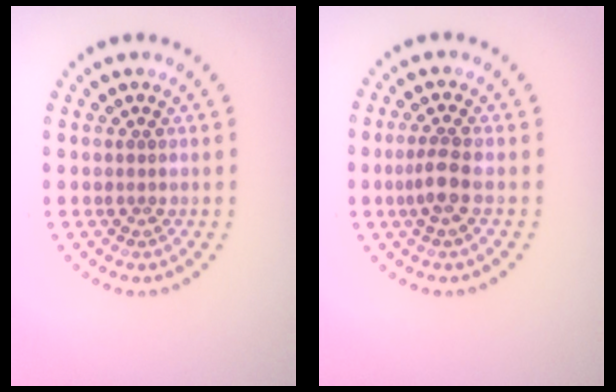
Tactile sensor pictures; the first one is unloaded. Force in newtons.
{"total": 2.1, "press": 1.8, "slide": 1.2}